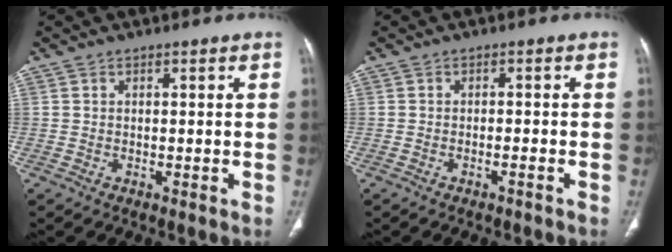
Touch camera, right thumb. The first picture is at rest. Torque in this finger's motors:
{"motor_torque": [-0.20, -0.03, -0.18, 0.07, -0.02]}